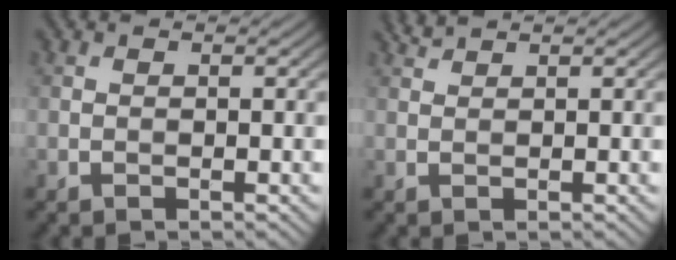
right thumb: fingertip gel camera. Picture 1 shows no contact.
{"total": 1.3, "force": [1.2, 0.0, 0.5], "torque": [-0.017, 0.007, 0.026]}